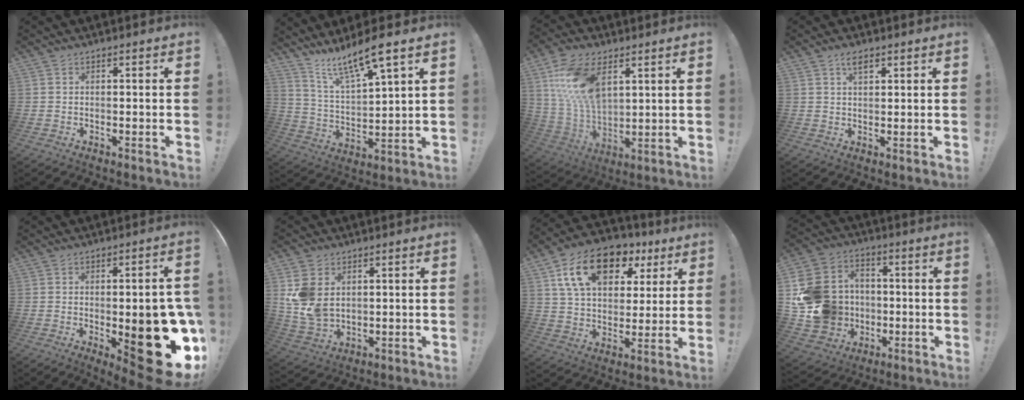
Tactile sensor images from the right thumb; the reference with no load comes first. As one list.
[{"total": 12.4, "force": [10.4, 0.7, 6.7], "torque": [-0.128, -0.076, 0.173]}, {"total": 18.9, "force": [7.6, 11.6, 12.8], "torque": [-0.261, -0.032, 0.142]}, {"total": 4.0, "force": [2.5, 1.8, 2.7], "torque": [-0.036, -0.010, 0.040]}, {"total": 21.3, "force": [-4.4, 7.6, 19.4], "torque": [-0.224, 0.006, -0.045]}, {"total": 10.6, "force": [2.8, 7.9, 6.6], "torque": [-0.122, -0.011, 0.058]}, {"total": 18.9, "force": [9.6, 11.4, 11.7], "torque": [-0.189, -0.040, 0.174]}, {"total": 19.7, "force": [-1.5, 17.6, 8.8], "torque": [-0.160, 0.019, 0.010]}]